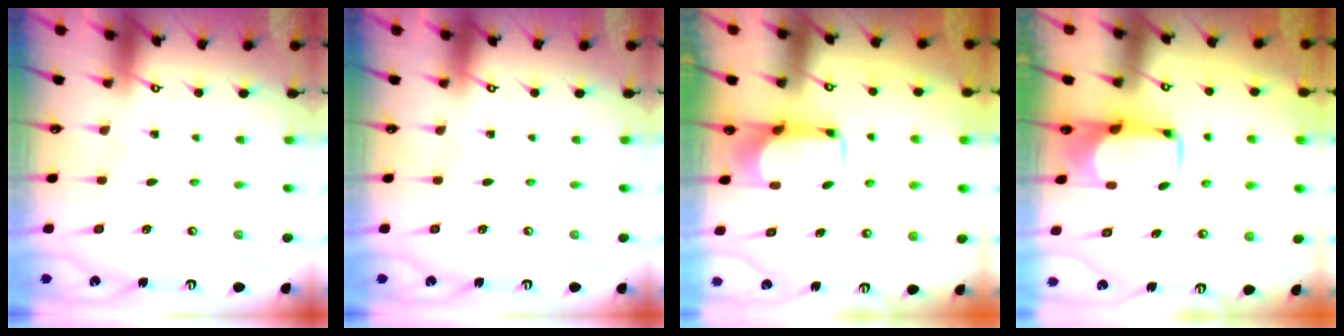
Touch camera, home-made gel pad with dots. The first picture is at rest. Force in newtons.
{"total": 0.0}
{"total": 1.5, "press": 1.5, "slide": 0.5}
{"total": 1.7, "press": 1.6, "slide": 0.4}